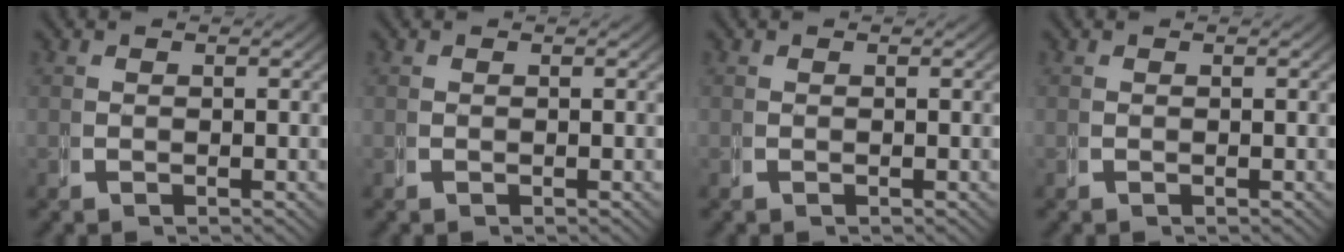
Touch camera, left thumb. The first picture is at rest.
{"total": 0.0}
{"total": 0.0}
{"total": 0.0}